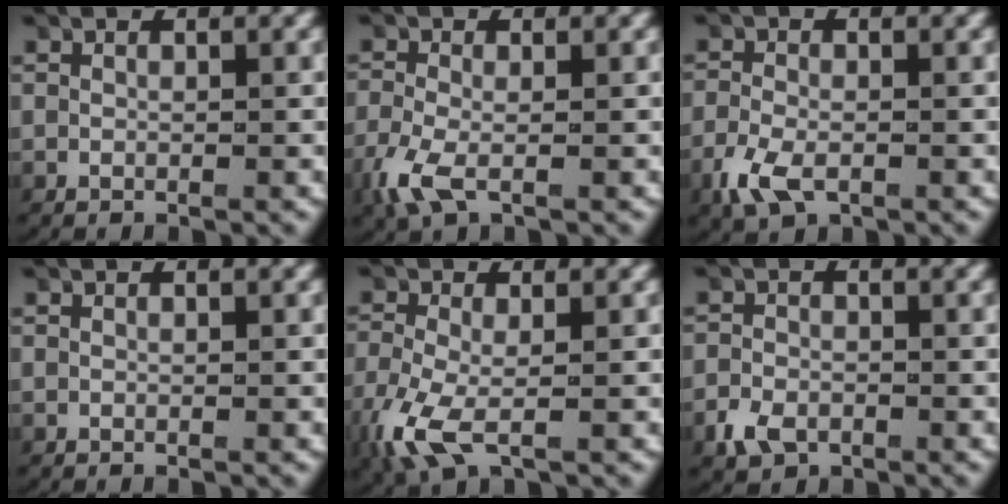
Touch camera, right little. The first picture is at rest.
{"total": 3.0, "force": [-1.5, 1.7, 2.0], "torque": [-0.062, -0.016, -0.022]}
{"total": 3.5, "force": [-2.1, 2.1, 1.9], "torque": [-0.058, -0.015, -0.031]}
{"total": 0.0}
{"total": 4.0, "force": [-1.6, 2.3, 2.8], "torque": [-0.091, -0.025, -0.018]}
{"total": 2.7, "force": [-1.8, 1.8, 0.8], "torque": [-0.024, -0.011, -0.028]}